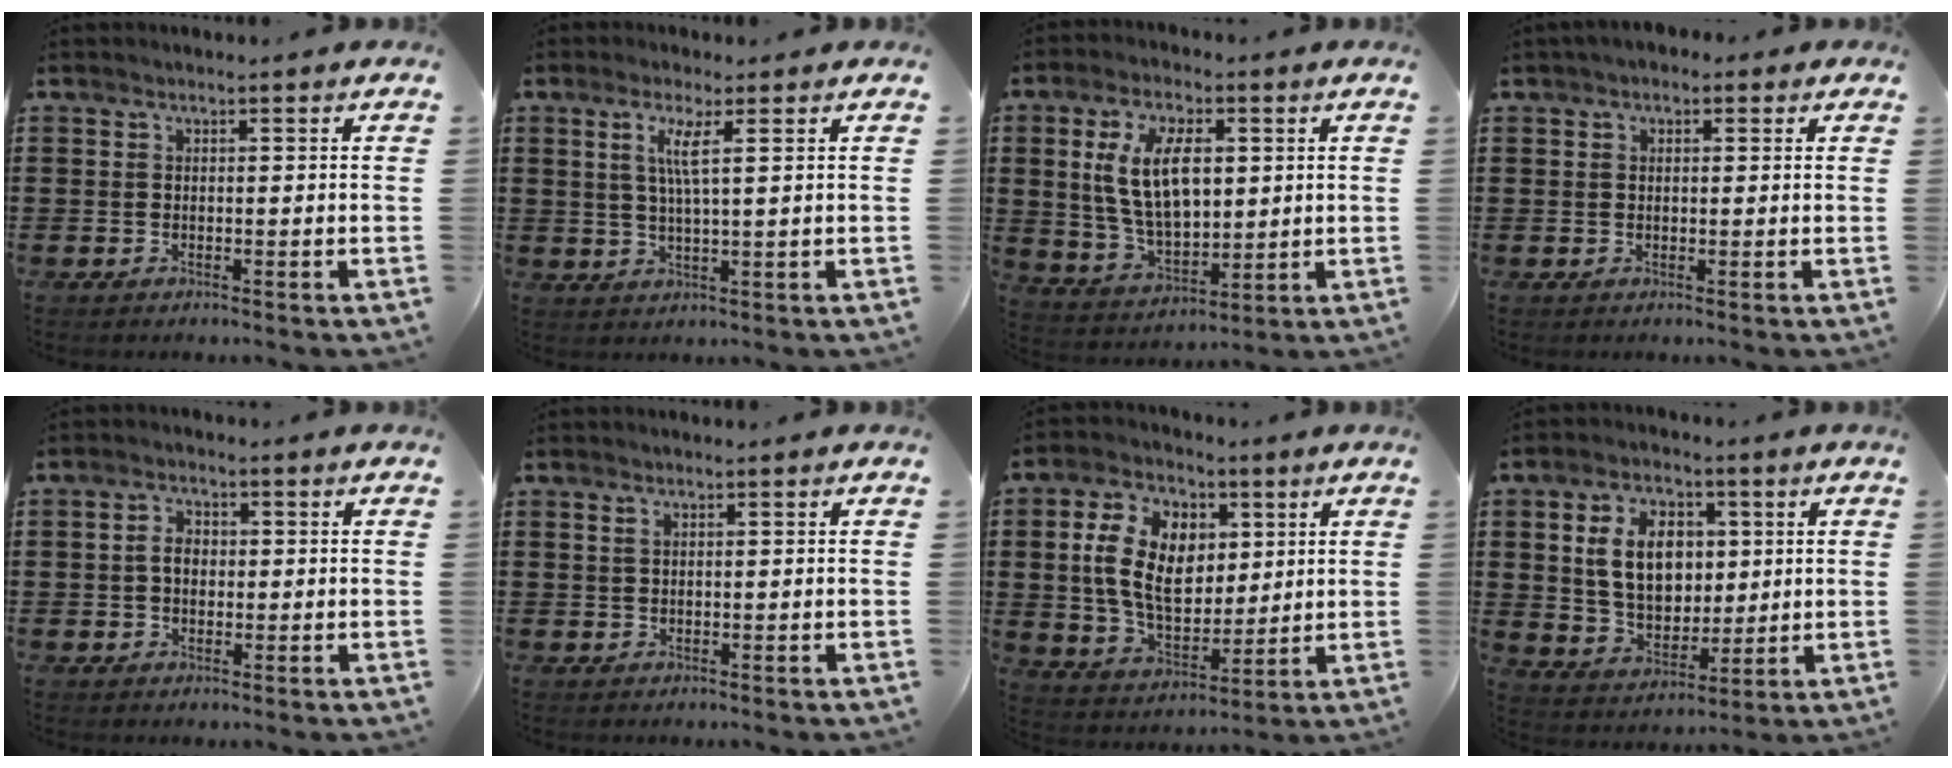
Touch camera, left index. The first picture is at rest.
{"total": 3.9, "force": [1.5, 0.3, 3.6], "torque": [-0.078, -0.002, 0.024]}
{"total": 11.3, "force": [3.0, 6.1, 9.1], "torque": [-0.195, 0.007, 0.050]}
{"total": 1.7, "force": [0.7, 1.3, 0.8], "torque": [-0.021, 0.009, 0.011]}
{"total": 3.1, "force": [0.1, 2.1, 2.2], "torque": [-0.048, 0.009, 0.000]}
{"total": 0.8, "force": [0.5, 0.4, 0.6], "torque": [-0.013, 0.003, 0.008]}
{"total": 11.3, "force": [2.9, 7.5, 8.0], "torque": [-0.183, 0.014, 0.051]}
{"total": 9.8, "force": [2.3, 6.9, 6.6], "torque": [-0.146, 0.012, 0.037]}